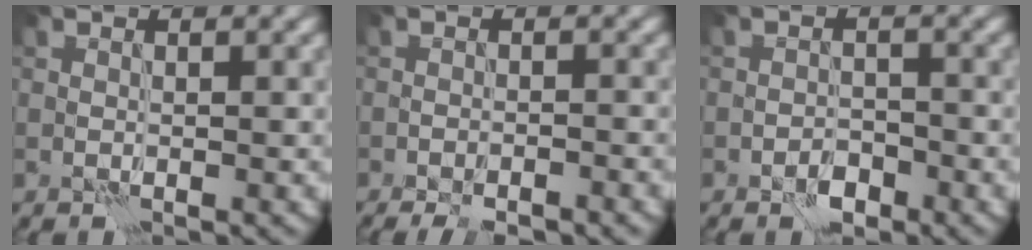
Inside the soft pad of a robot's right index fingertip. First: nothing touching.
{"total": 3.9, "force": [-3.4, 0.9, 1.8], "torque": [-0.032, 0.003, -0.047]}
{"total": 1.8, "force": [-1.2, 1.1, 0.9], "torque": [-0.010, 0.004, -0.023]}